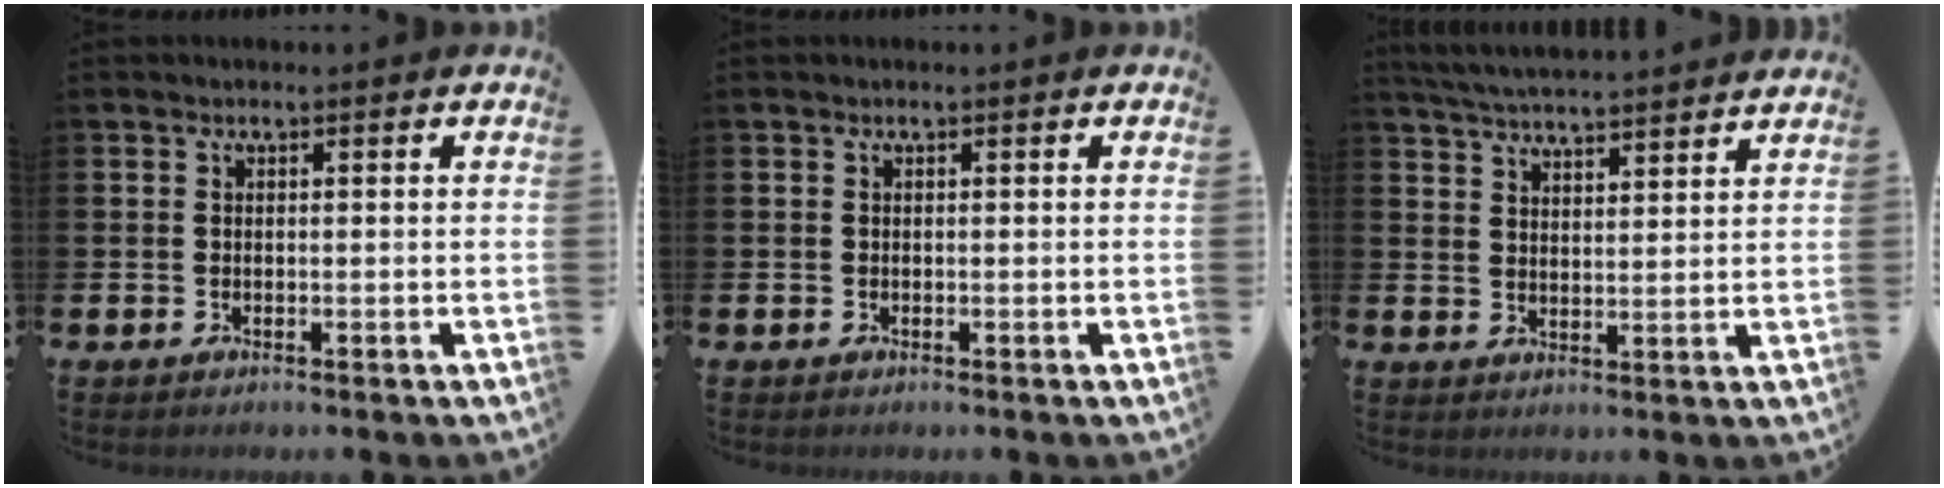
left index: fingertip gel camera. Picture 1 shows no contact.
{"total": 0.0}
{"total": 5.0, "force": [4.9, -0.1, 0.4], "torque": [-0.029, -0.030, 0.088]}